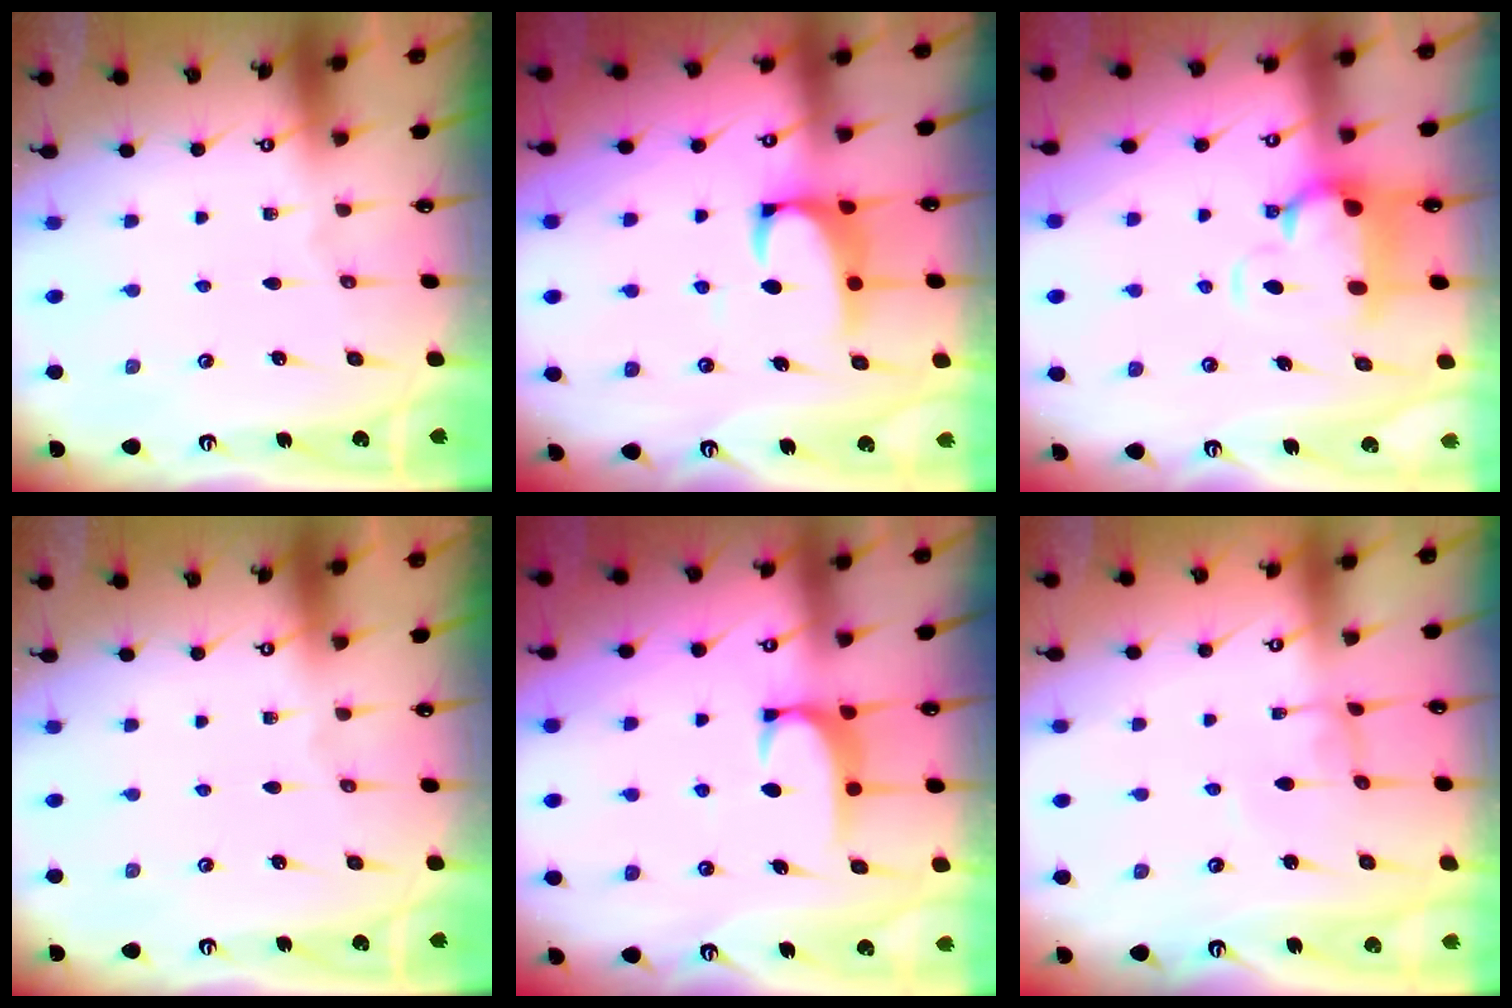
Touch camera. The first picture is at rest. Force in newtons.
{"total": 2.2, "press": 2.0, "slide": 1.0}
{"total": 2.7, "press": 1.9, "slide": 1.9}
{"total": 0.0}
{"total": 1.9, "press": 1.8, "slide": 0.5}
{"total": 1.4, "press": 1.4, "slide": 0.1}